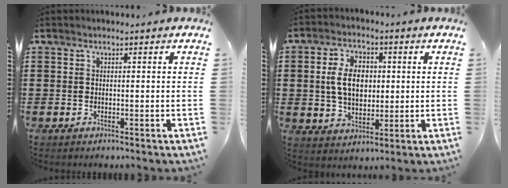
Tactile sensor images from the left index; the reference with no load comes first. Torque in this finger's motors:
{"motor_torque": [1.04, 1.09, 0.34, 0.20]}